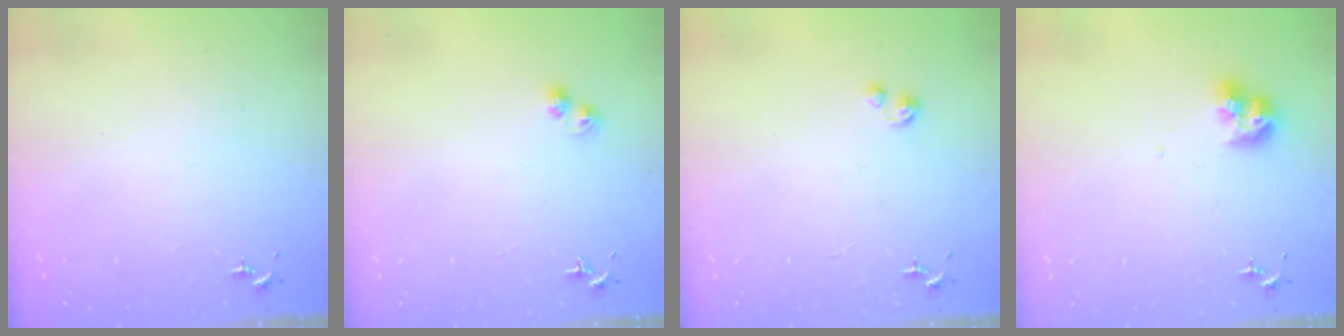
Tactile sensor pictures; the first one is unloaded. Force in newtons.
{"total": 4.5, "press": 4.5, "slide": 0.4}
{"total": 2.3, "press": 2.3, "slide": 0.2}
{"total": 10.3, "press": 10.3, "slide": 1.2}